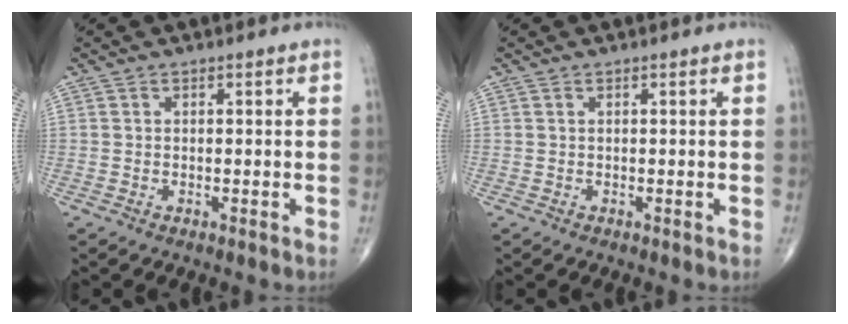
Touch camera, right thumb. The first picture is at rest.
{"total": 0.0}